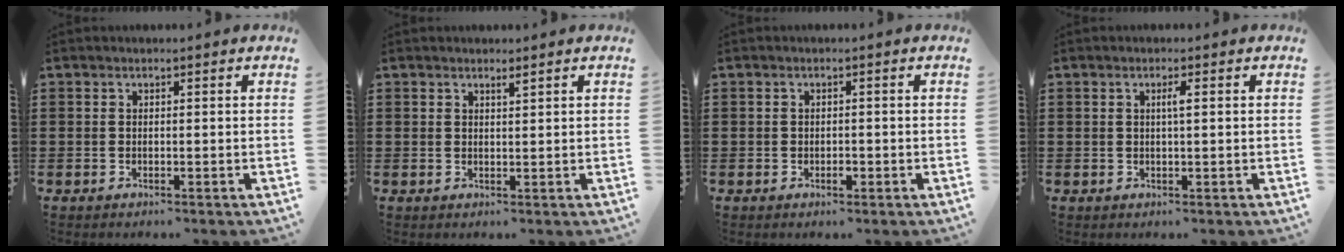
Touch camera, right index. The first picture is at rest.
{"total": 0.9, "force": [0.8, 0.0, 0.4], "torque": [-0.010, -0.002, 0.016]}
{"total": 1.1, "force": [-0.5, 0.7, 0.8], "torque": [-0.016, -0.003, -0.008]}
{"total": 1.4, "force": [0.3, 0.0, 1.4], "torque": [-0.027, -0.001, 0.003]}